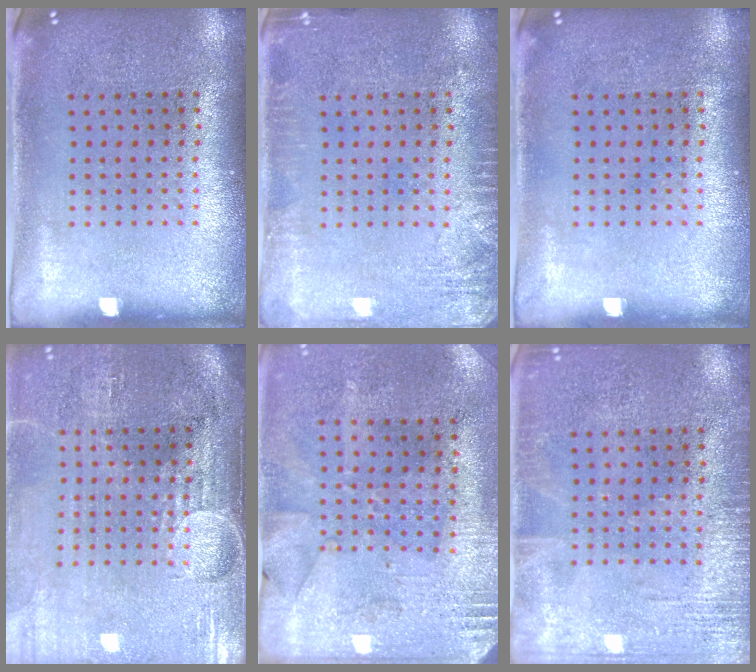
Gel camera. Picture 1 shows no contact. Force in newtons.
{"total": 2.3, "press": 2.2, "slide": 0.2}
{"total": 0.0}
{"total": 4.5, "press": 3.8, "slide": 2.4}
{"total": 2.8, "press": 2.2, "slide": 1.7}
{"total": 2.6, "press": 2.5, "slide": 0.3}